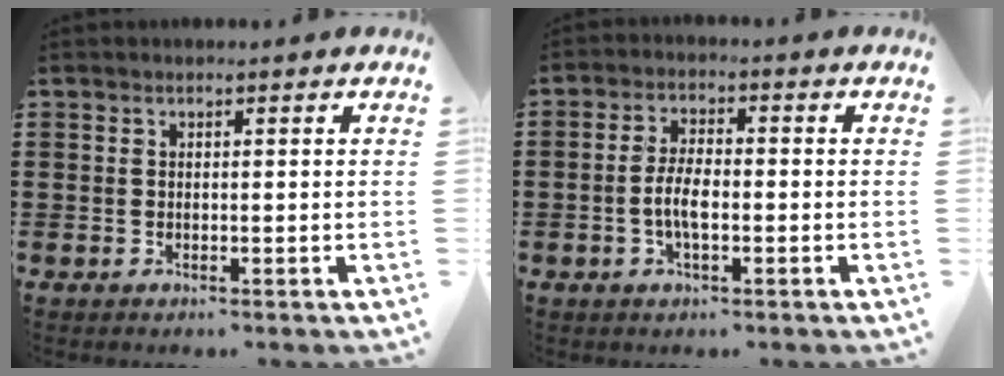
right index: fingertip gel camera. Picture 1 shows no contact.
{"total": 4.6, "force": [-1.1, 1.8, 4.1], "torque": [-0.093, 0.000, -0.026]}